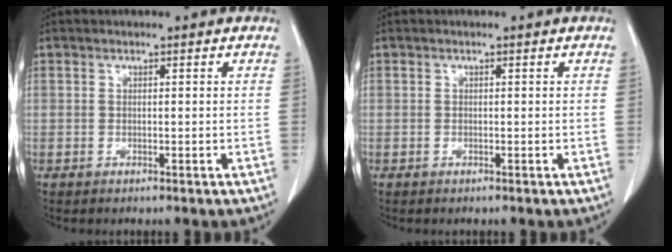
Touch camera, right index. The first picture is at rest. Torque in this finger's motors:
{"motor_torque": [-0.02, 0.01, 0.00, -0.01]}